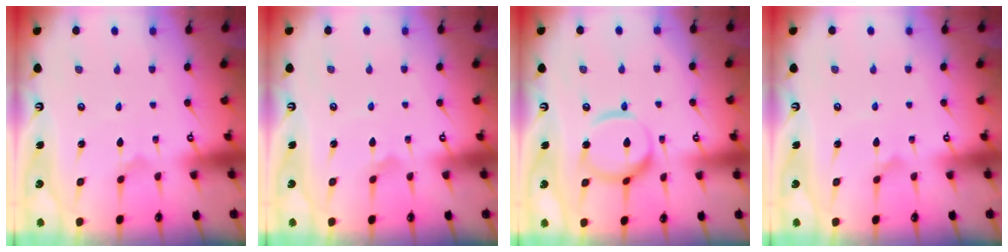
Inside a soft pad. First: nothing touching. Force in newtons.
{"total": 2.6, "press": 2.6, "slide": 0.3}
{"total": 13.0, "press": 12.9, "slide": 1.2}
{"total": 1.9, "press": 1.9, "slide": 0.2}